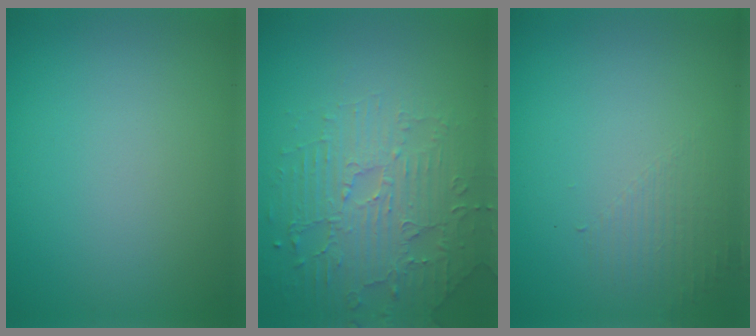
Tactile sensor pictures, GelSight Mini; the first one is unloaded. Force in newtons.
{"total": 4.6, "press": 3.9, "slide": 2.5}
{"total": 1.4, "press": 0.2, "slide": 1.4}